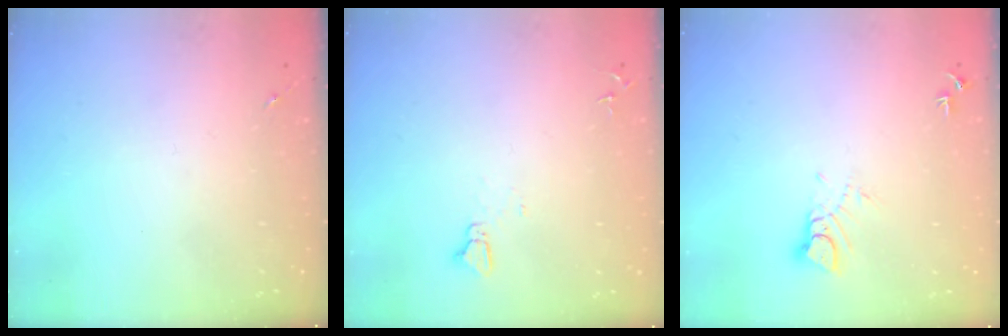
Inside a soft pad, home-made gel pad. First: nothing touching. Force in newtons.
{"total": 3.2, "press": 3.1, "slide": 0.3}
{"total": 4.3, "press": 4.2, "slide": 0.4}